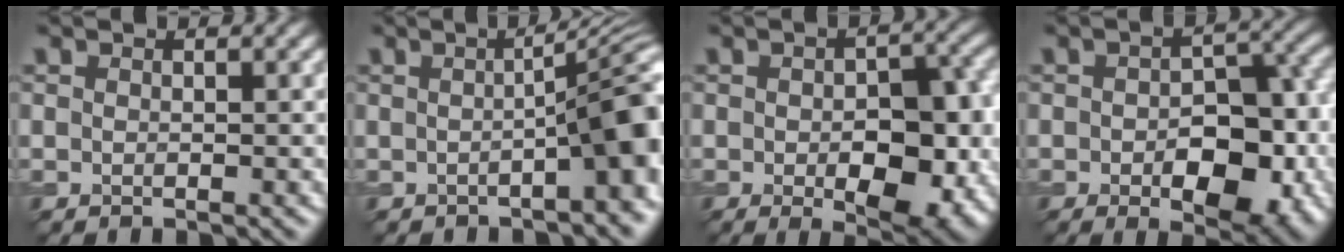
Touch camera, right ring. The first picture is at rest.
{"total": 9.1, "force": [-0.9, 2.6, 8.7], "torque": [-0.081, 0.018, -0.005]}
{"total": 7.5, "force": [-1.4, 3.8, 6.4], "torque": [-0.088, -0.004, -0.008]}
{"total": 8.9, "force": [-2.1, 5.0, 7.1], "torque": [-0.095, 0.000, -0.020]}